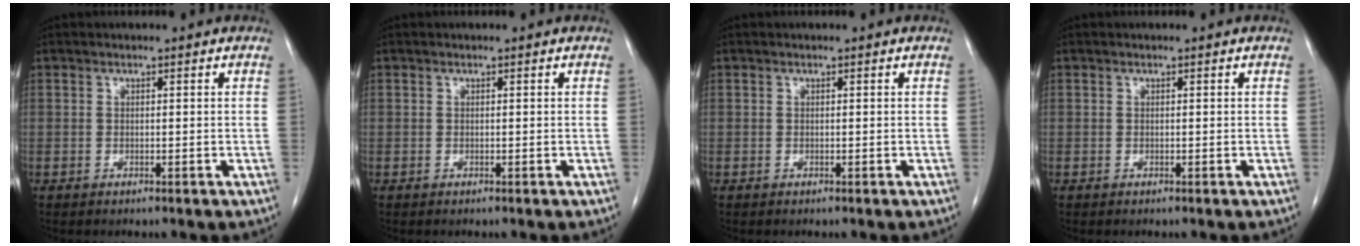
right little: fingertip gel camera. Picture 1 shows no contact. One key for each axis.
{"total": 0.0}
{"total": 0.0}
{"total": 0.0}